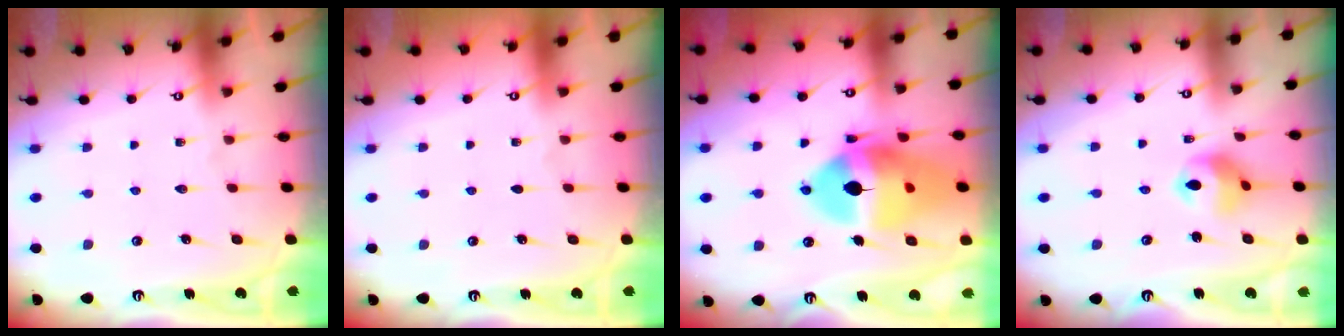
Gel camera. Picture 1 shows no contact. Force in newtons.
{"total": 0.0}
{"total": 21.0, "press": 20.8, "slide": 2.4}
{"total": 8.8, "press": 8.7, "slide": 0.6}